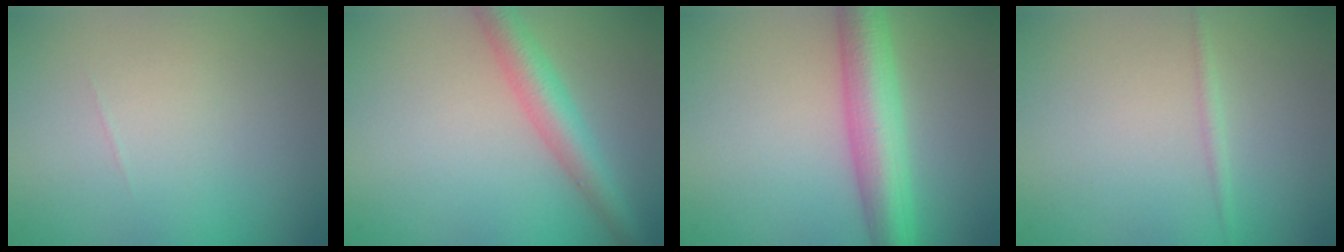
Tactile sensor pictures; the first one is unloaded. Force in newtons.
{"total": 3.8, "press": 3.8, "slide": 0.2}
{"total": 6.4, "press": 6.4, "slide": 0.2}
{"total": 0.7, "press": 0.7, "slide": 0.0}